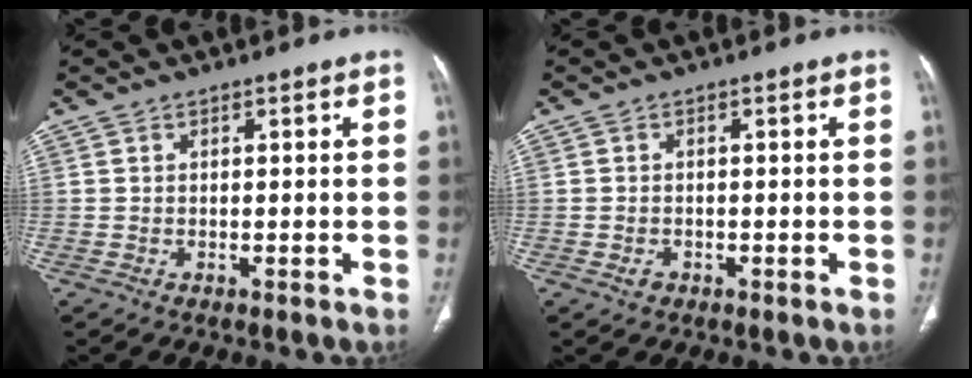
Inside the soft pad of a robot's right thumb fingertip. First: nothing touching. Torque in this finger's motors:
{"motor_torque": [-0.29, 0.05, -0.01, 0.43, -0.02]}